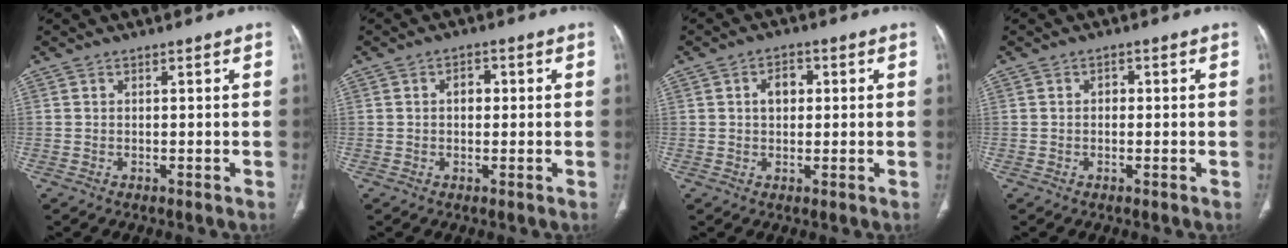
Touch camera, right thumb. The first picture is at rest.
{"total": 2.7, "force": [0.2, 2.0, 1.8], "torque": [-0.016, 0.010, 0.000]}
{"total": 4.0, "force": [0.8, 2.9, 2.7], "torque": [-0.031, 0.008, 0.010]}
{"total": 1.3, "force": [-0.1, 1.0, 0.8], "torque": [-0.002, 0.006, -0.005]}